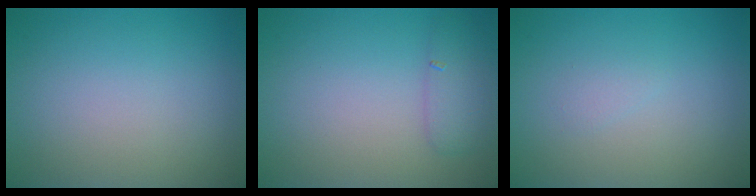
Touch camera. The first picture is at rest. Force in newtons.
{"total": 1.9, "press": 1.9, "slide": 0.1}
{"total": 0.6, "press": 0.6, "slide": 0.1}